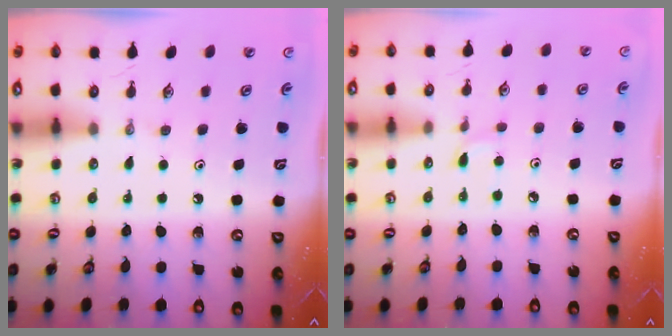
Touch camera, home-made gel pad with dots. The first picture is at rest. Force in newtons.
{"total": 2.2, "press": 2.2, "slide": 0.3}